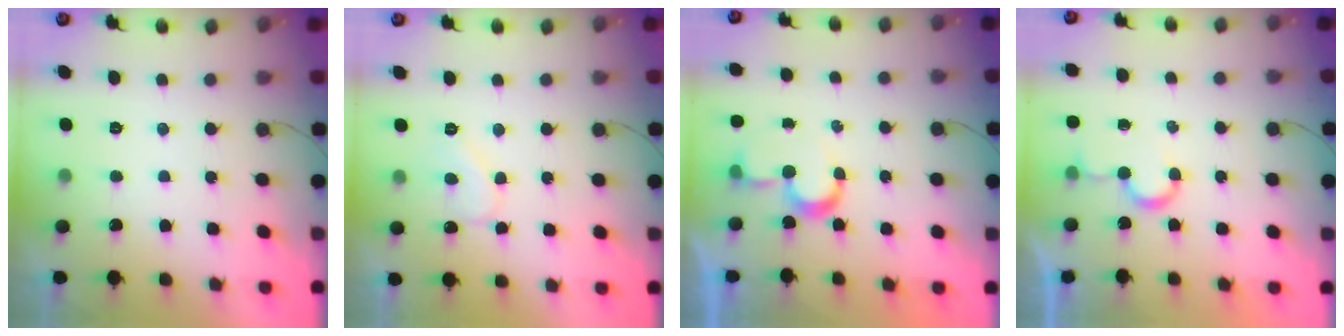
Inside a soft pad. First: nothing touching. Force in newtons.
{"total": 8.0, "press": 8.0, "slide": 0.4}
{"total": 6.4, "press": 6.4, "slide": 0.6}
{"total": 4.4, "press": 4.3, "slide": 0.5}